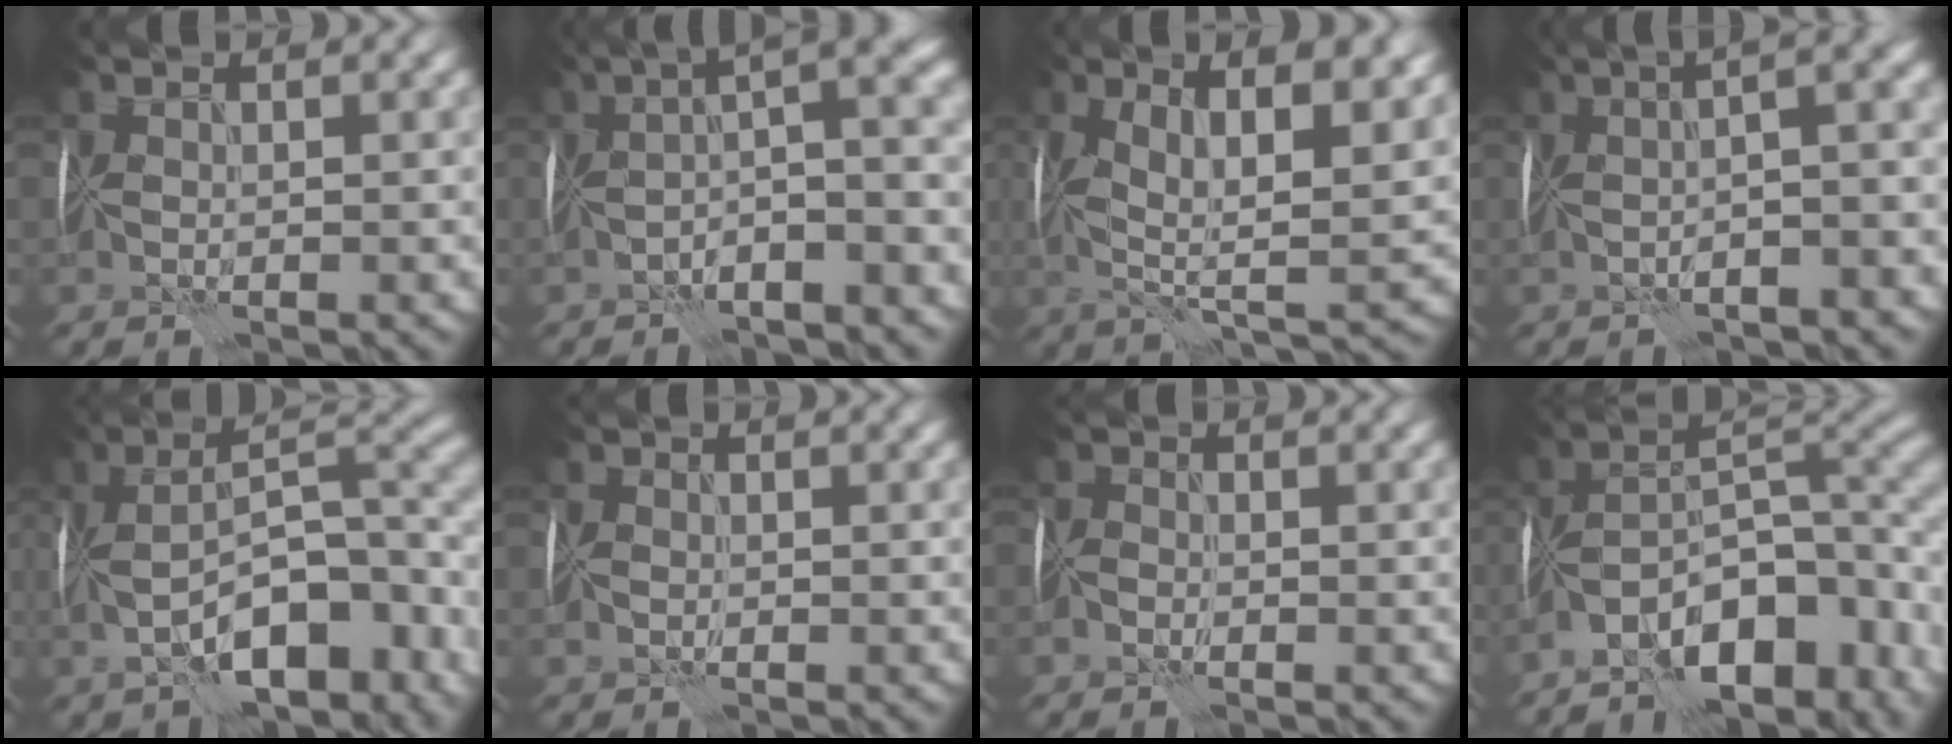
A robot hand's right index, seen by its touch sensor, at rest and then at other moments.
{"total": 7.5, "force": [-0.9, 2.1, 7.1], "torque": [-0.084, 0.031, -0.030]}
{"total": 11.6, "force": [2.3, 4.2, 10.5], "torque": [-0.188, 0.003, 0.035]}
{"total": 7.5, "force": [0.2, 2.2, 7.2], "torque": [-0.070, 0.025, -0.001]}
{"total": 13.4, "force": [-3.5, 5.7, 11.7], "torque": [-0.178, 0.013, -0.050]}
{"total": 0.9, "force": [-0.4, 0.6, 0.3], "torque": [-0.003, 0.006, -0.011]}
{"total": 1.1, "force": [-0.8, 0.6, 0.4], "torque": [-0.005, 0.007, -0.024]}
{"total": 14.2, "force": [-6.7, 6.3, 10.8], "torque": [-0.163, 0.017, -0.107]}